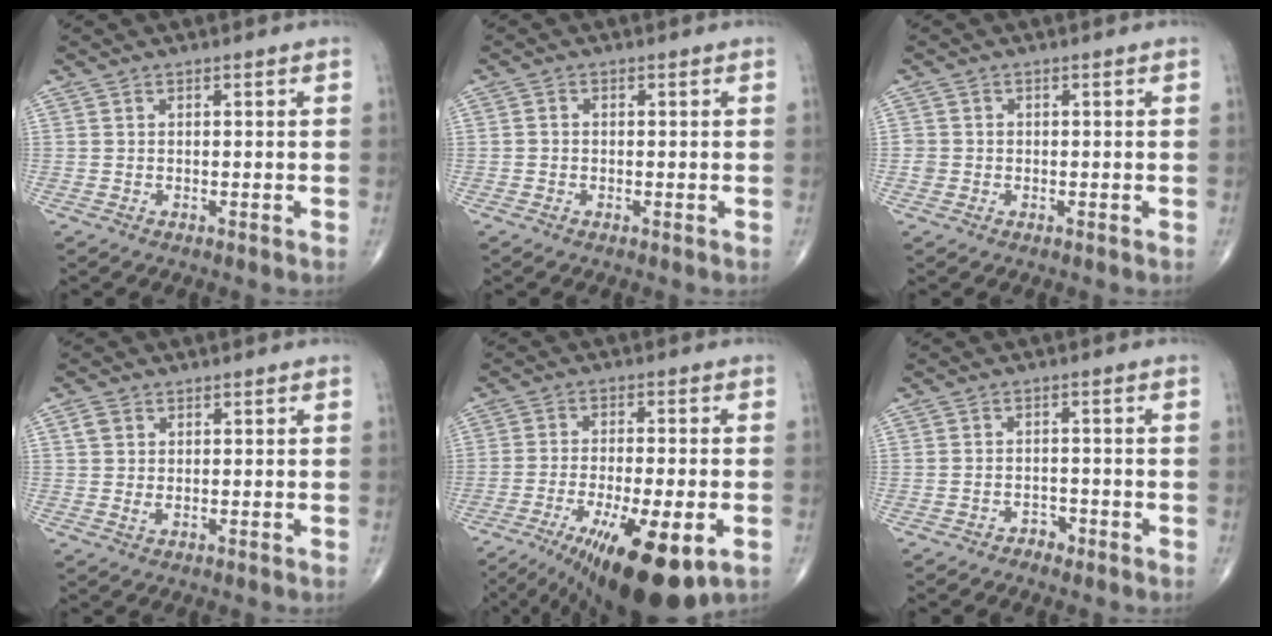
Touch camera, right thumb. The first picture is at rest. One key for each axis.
{"total": 0.8, "fx": -0.2, "fy": 0.7, "fz": 0.3, "tx": 0.003, "ty": 0.002, "tz": -0.007}
{"total": 1.4, "fx": -0.2, "fy": 1.4, "fz": 0.2, "tx": 0.005, "ty": 0.006, "tz": -0.006}
{"total": 2.6, "fx": 1.0, "fy": 1.9, "fz": 1.5, "tx": -0.028, "ty": -0.001, "tz": 0.021}
{"total": 17.7, "fx": -8.3, "fy": 5.0, "fz": 14.8, "tx": -0.219, "ty": -0.013, "tz": -0.124}
{"total": 1.8, "fx": -1.4, "fy": 1.1, "fz": 0.3, "tx": 0.004, "ty": 0.007, "tz": -0.025}